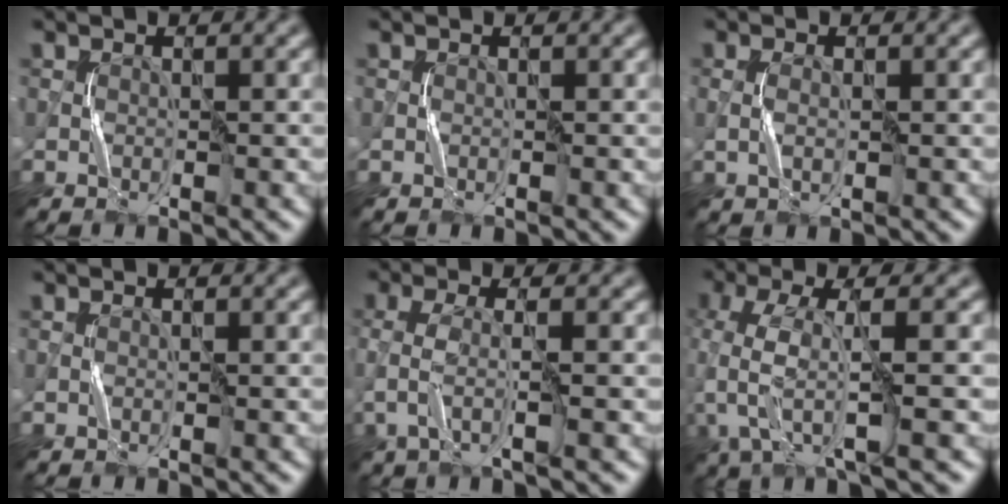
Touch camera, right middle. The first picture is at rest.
{"total": 0.0}
{"total": 1.2, "force": [0.0, 0.5, 1.1], "torque": [-0.030, 0.002, 0.000]}
{"total": 0.0}
{"total": 3.1, "force": [-0.4, 0.7, 3.0], "torque": [-0.071, -0.003, -0.010]}
{"total": 6.9, "force": [-2.0, 2.2, 6.2], "torque": [-0.155, -0.005, -0.043]}